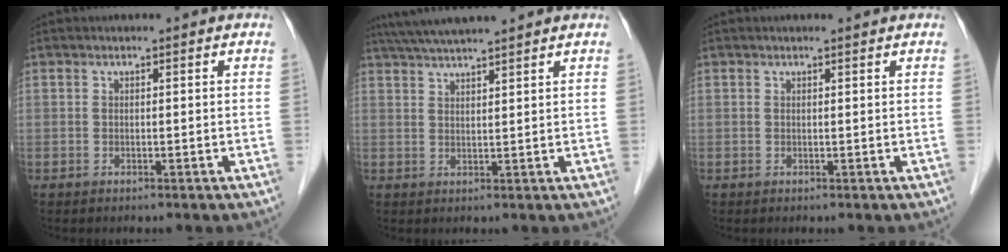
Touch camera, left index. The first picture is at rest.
{"total": 8.2, "force": [7.2, -0.3, 3.9], "torque": [-0.067, 0.032, 0.113]}
{"total": 0.9, "force": [0.9, -0.1, 0.3], "torque": [-0.009, 0.004, 0.014]}